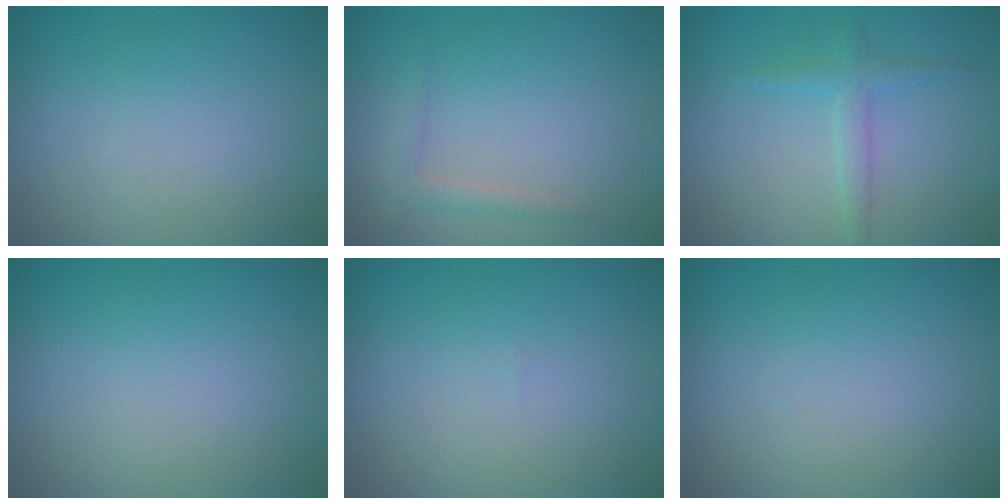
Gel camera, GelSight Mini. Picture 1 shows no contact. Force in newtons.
{"total": 1.5, "press": 1.4, "slide": 0.1}
{"total": 1.8, "press": 1.8, "slide": 0.1}
{"total": 0.0}
{"total": 0.0}
{"total": 0.0}